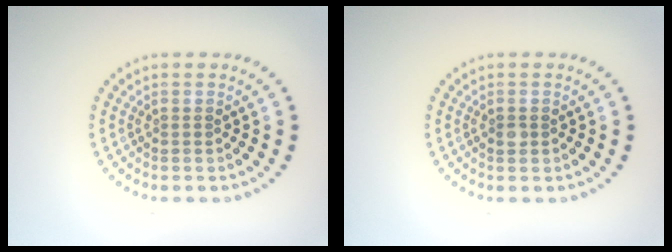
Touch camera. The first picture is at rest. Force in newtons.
{"total": 1.0, "press": 1.0, "slide": 0.1}